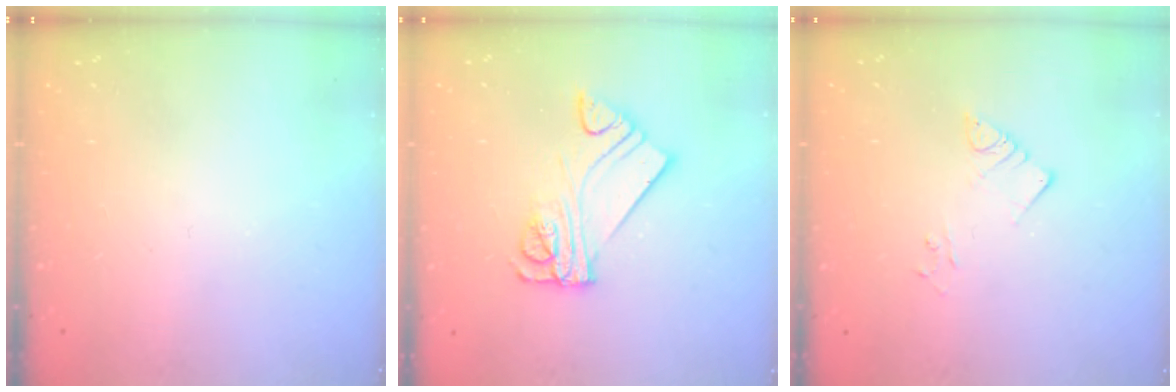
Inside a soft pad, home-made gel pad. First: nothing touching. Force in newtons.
{"total": 11.4, "press": 11.3, "slide": 1.2}
{"total": 2.2, "press": 2.2, "slide": 0.2}